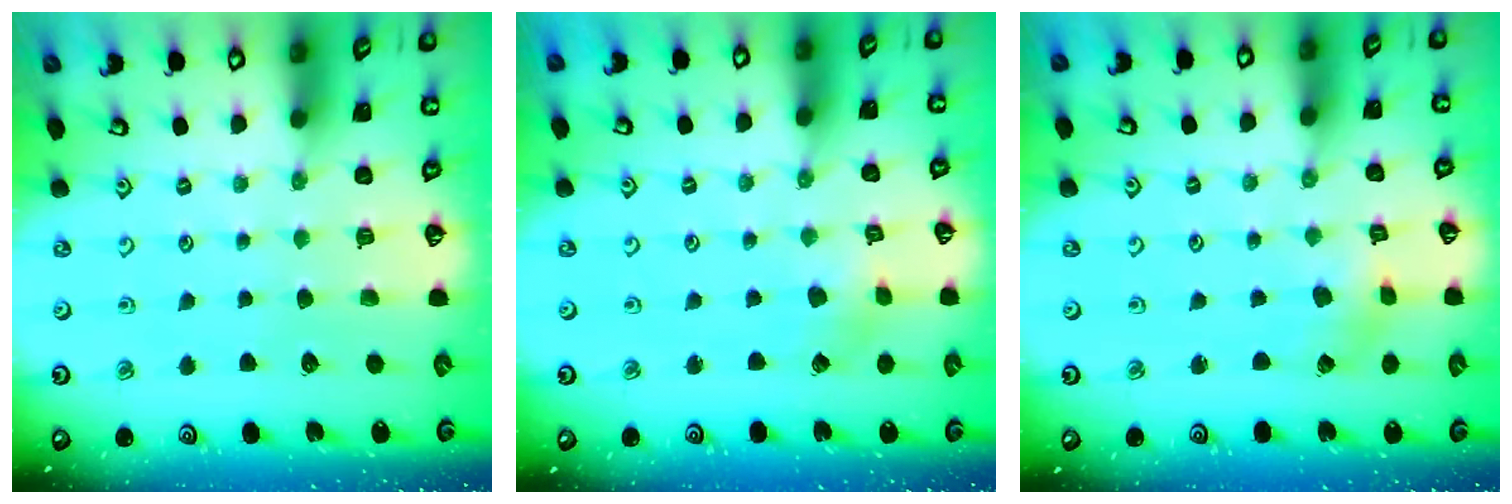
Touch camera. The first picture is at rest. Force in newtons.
{"total": 2.6, "press": 2.6, "slide": 0.3}
{"total": 1.2, "press": 1.2, "slide": 0.2}